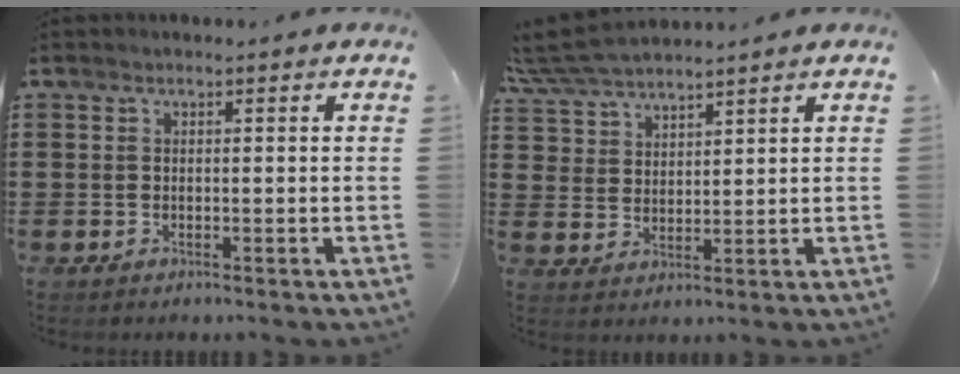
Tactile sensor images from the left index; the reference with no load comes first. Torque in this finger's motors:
{"motor_torque": [-0.02, -1.24, 0.30, 0.16]}